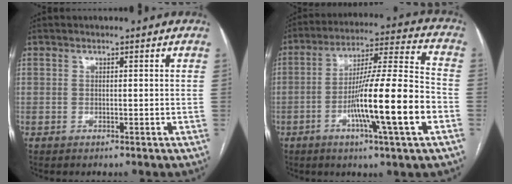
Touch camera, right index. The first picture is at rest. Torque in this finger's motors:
{"motor_torque": [2.14, 0.00, 1.05, 0.21]}